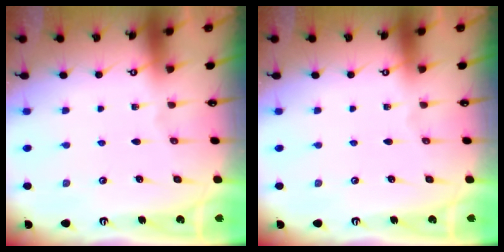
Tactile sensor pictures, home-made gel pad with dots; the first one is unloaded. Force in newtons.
{"total": 0.0}